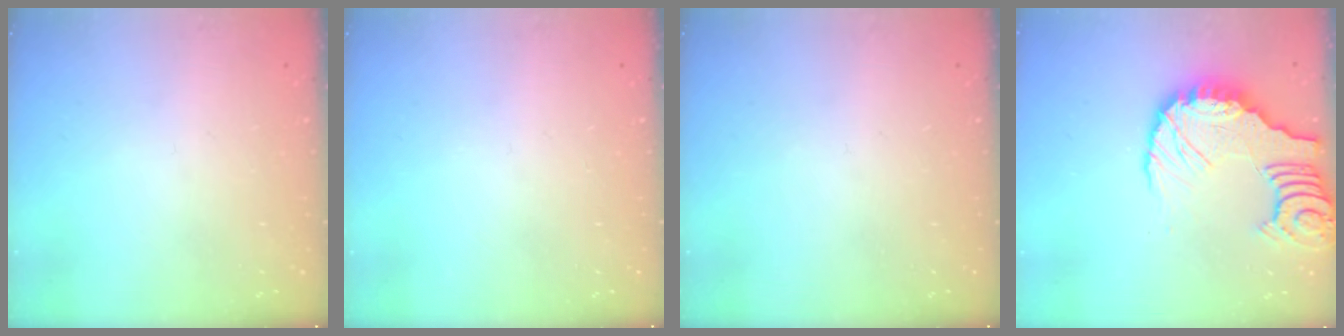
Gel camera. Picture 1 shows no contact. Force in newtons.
{"total": 0.0}
{"total": 0.0}
{"total": 13.5, "press": 13.3, "slide": 1.9}